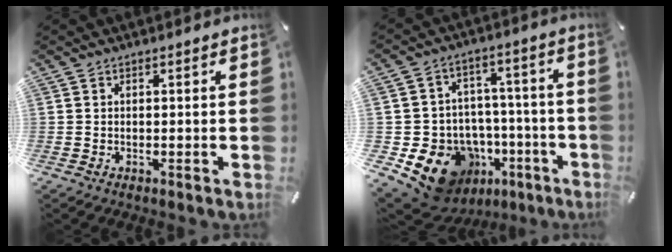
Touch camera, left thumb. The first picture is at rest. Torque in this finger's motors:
{"motor_torque": [-0.01, 1.13, 0.34, 0.09, 0.13]}